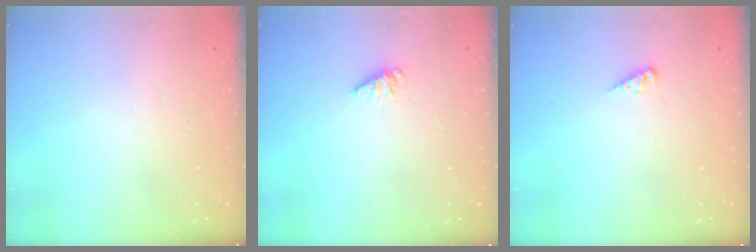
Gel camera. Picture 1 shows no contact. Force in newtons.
{"total": 1.4, "press": 1.4, "slide": 0.2}
{"total": 1.9, "press": 1.8, "slide": 0.3}